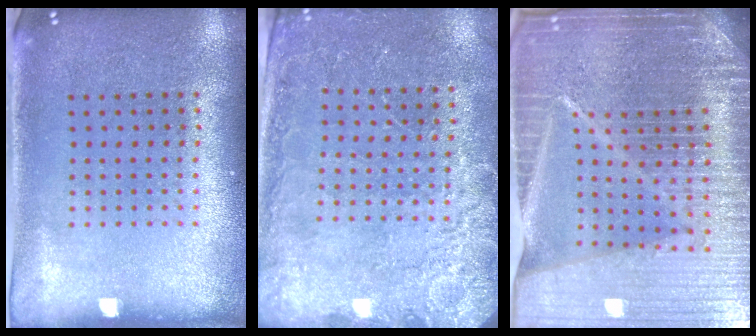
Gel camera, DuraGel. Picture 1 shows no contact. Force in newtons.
{"total": 2.6, "press": 2.5, "slide": 0.5}
{"total": 7.2, "press": 6.1, "slide": 3.8}